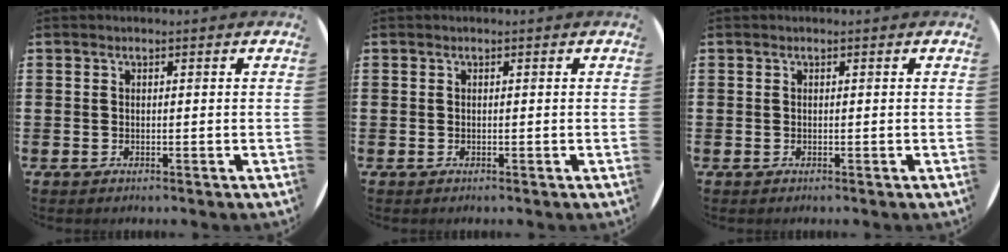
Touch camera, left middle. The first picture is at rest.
{"total": 0.0}
{"total": 0.0}